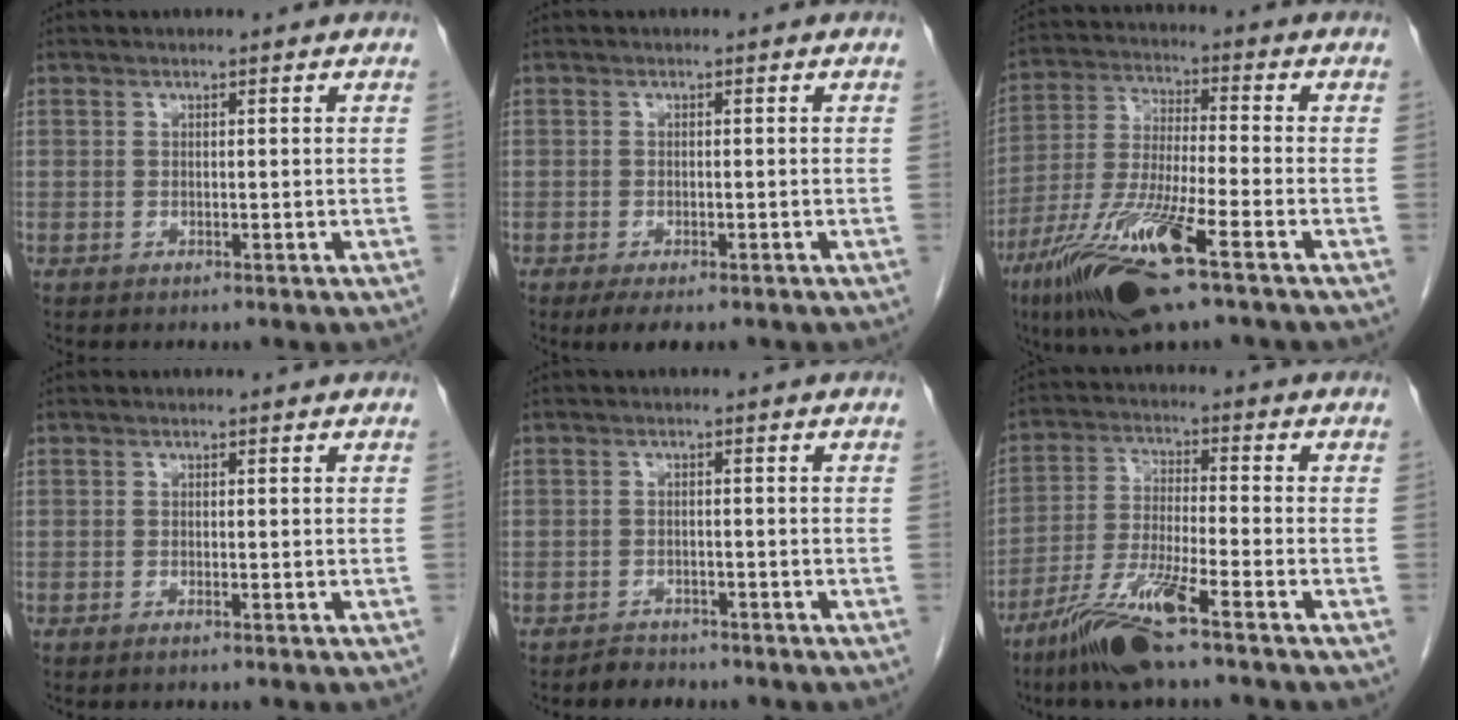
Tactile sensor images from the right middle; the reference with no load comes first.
{"total": 3.9, "force": [-2.8, 1.4, 2.3], "torque": [-0.035, -0.008, -0.040]}
{"total": 15.5, "force": [-8.5, 1.5, 12.9], "torque": [-0.269, -0.034, -0.156]}
{"total": 0.6, "force": [-0.4, 0.0, 0.4], "torque": [-0.010, 0.000, -0.008]}
{"total": 2.3, "force": [-2.1, 1.1, 0.0], "torque": [-0.007, 0.001, -0.032]}
{"total": 10.5, "force": [-7.0, 0.1, 7.7], "torque": [-0.159, -0.028, -0.136]}